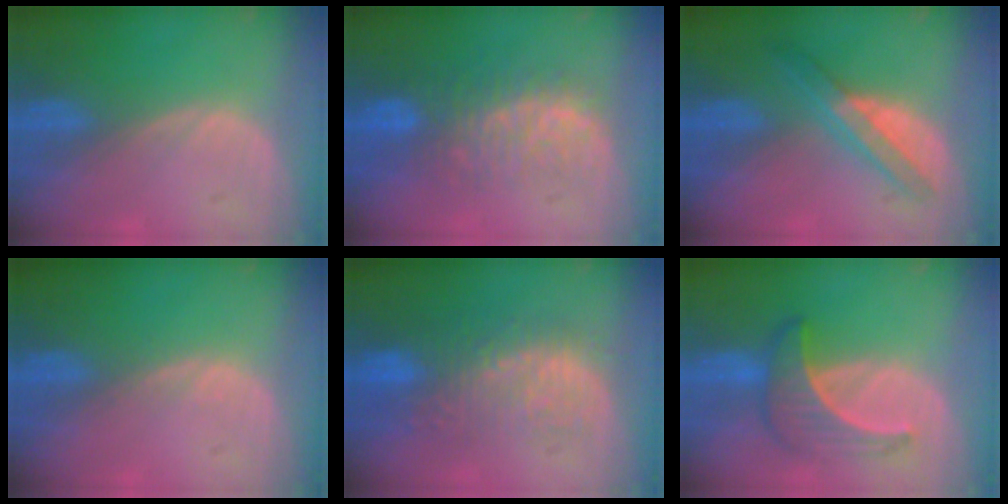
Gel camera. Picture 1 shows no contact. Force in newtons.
{"total": 8.7, "press": 8.1, "slide": 3.1}
{"total": 6.6, "press": 5.7, "slide": 3.4}
{"total": 0.5, "press": 0.5, "slide": 0.1}
{"total": 10.4, "press": 9.5, "slide": 4.2}
{"total": 6.7, "press": 6.4, "slide": 1.9}